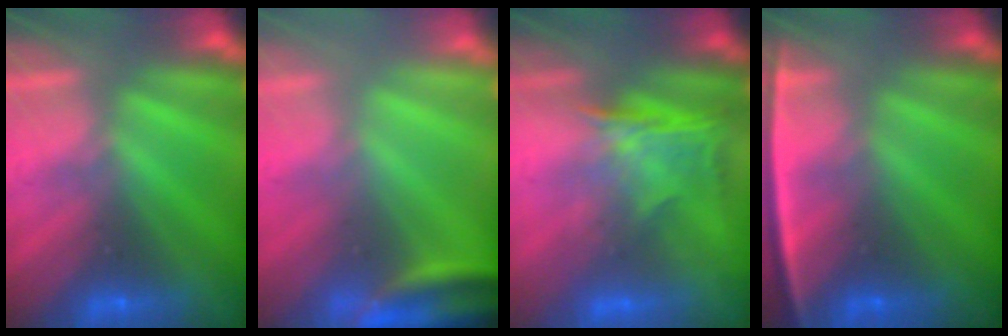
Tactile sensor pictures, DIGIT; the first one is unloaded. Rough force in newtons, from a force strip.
{"total": 3.6}
{"total": 1.3}
{"total": 2.4}